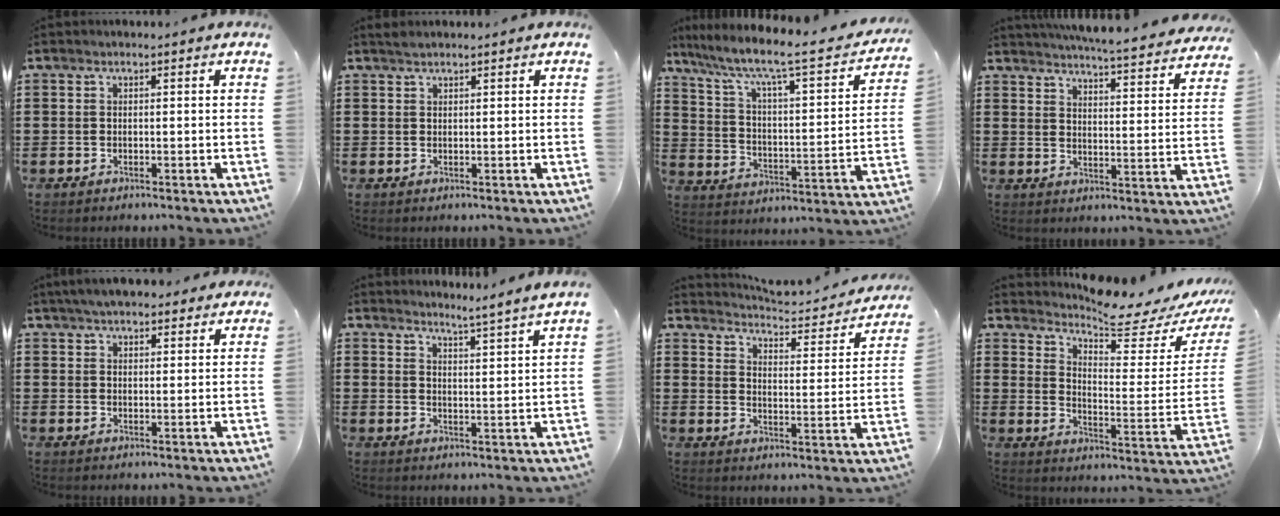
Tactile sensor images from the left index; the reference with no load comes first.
{"total": 1.1, "force": [1.0, 0.1, 0.3], "torque": [-0.007, 0.001, 0.019]}
{"total": 6.3, "force": [4.5, 0.7, 4.4], "torque": [-0.106, -0.038, 0.063]}
{"total": 4.8, "force": [4.6, -0.3, 1.3], "torque": [-0.039, -0.040, 0.073]}
{"total": 4.6, "force": [4.2, 1.1, 1.6], "torque": [-0.041, -0.001, 0.078]}
{"total": 3.7, "force": [3.4, -1.3, 0.4], "torque": [-0.020, -0.027, 0.058]}
{"total": 4.1, "force": [4.0, -0.1, 0.8], "torque": [-0.031, -0.037, 0.061]}
{"total": 6.4, "force": [6.0, 0.2, 2.2], "torque": [-0.059, -0.053, 0.101]}